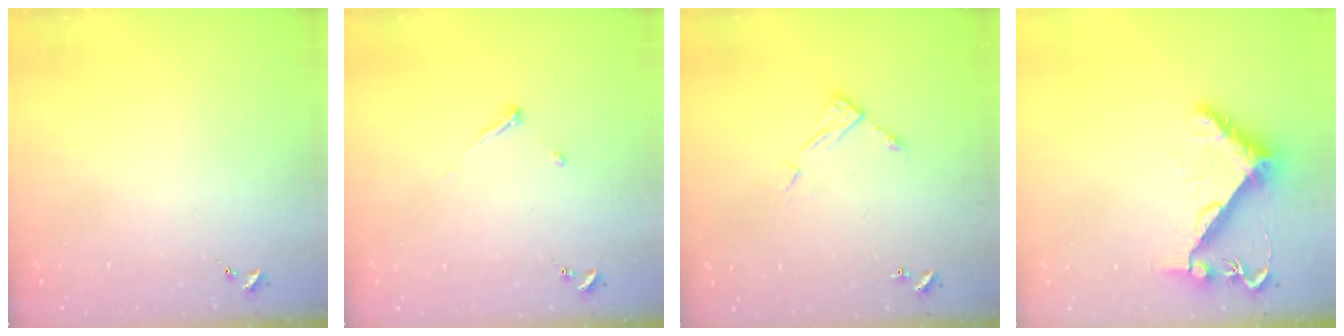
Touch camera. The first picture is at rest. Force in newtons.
{"total": 4.5, "press": 4.5, "slide": 0.4}
{"total": 6.3, "press": 6.3, "slide": 0.4}
{"total": 8.9, "press": 8.9, "slide": 0.3}